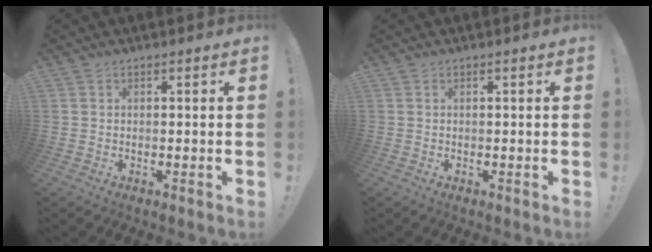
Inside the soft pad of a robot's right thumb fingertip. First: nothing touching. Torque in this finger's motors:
{"motor_torque": [-0.16, 0.14, 0.05, 0.09, 0.02]}